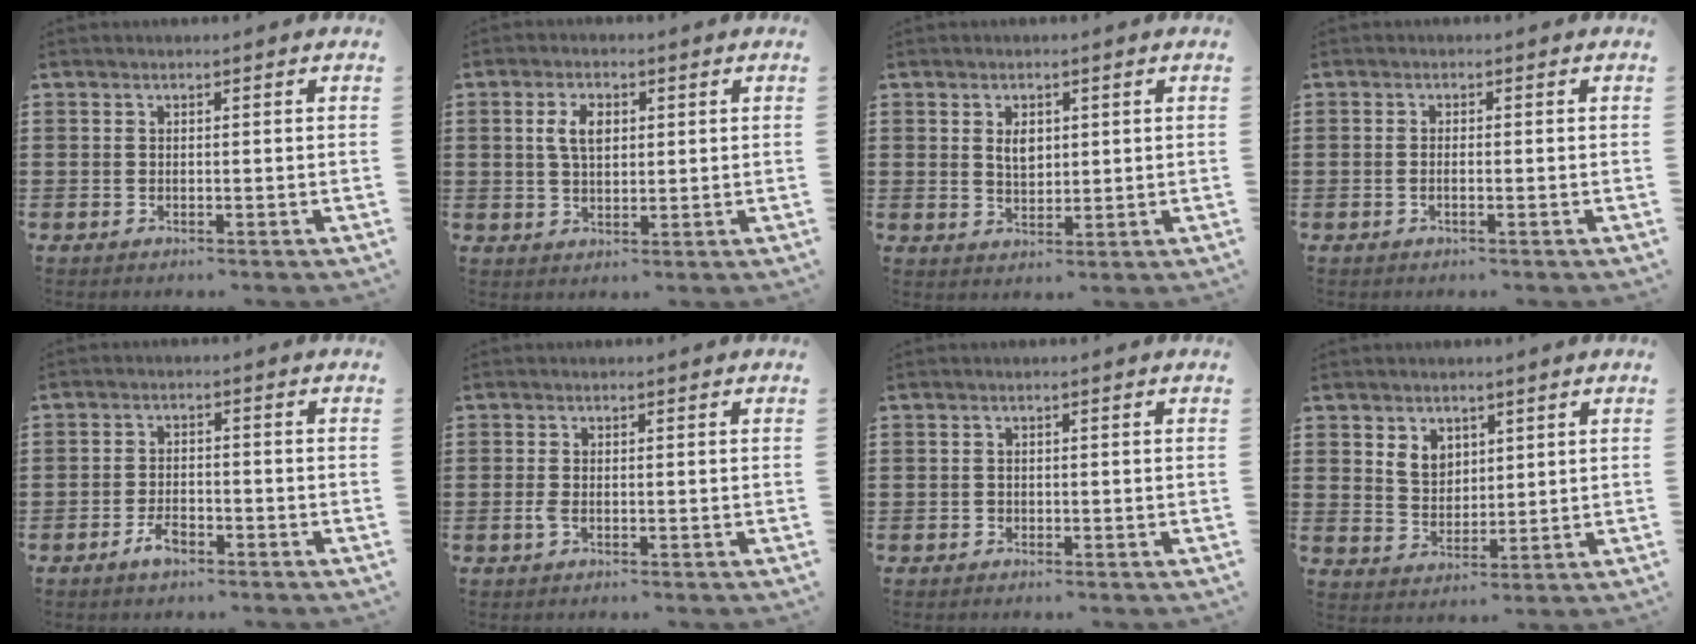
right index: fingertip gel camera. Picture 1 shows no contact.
{"total": 4.4, "force": [1.0, 2.5, 3.5], "torque": [-0.077, 0.013, 0.015]}
{"total": 3.1, "force": [0.9, 1.9, 2.3], "torque": [-0.043, 0.004, 0.014]}
{"total": 0.9, "force": [-0.4, -0.1, 0.8], "torque": [-0.017, -0.008, -0.006]}
{"total": 3.4, "force": [-2.0, 1.4, 2.3], "torque": [-0.046, 0.003, -0.041]}
{"total": 1.3, "force": [-0.4, 0.5, 1.1], "torque": [-0.029, -0.006, -0.009]}
{"total": 0.6, "force": [-0.4, 0.5, 0.2], "torque": [-0.004, 0.002, -0.008]}
{"total": 4.3, "force": [2.6, 3.2, 1.2], "torque": [-0.037, 0.011, 0.048]}